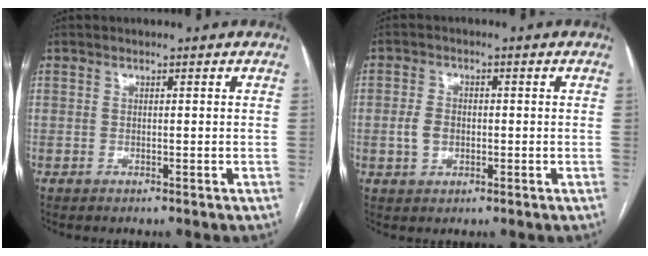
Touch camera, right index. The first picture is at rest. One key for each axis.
{"total": 3.6, "fx": -0.4, "fy": 2.7, "fz": 2.3, "tx": -0.050, "ty": 0.009, "tz": -0.005}